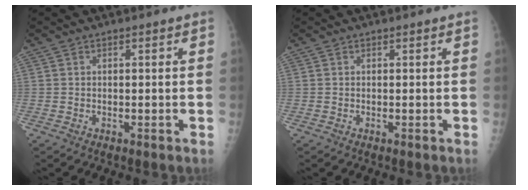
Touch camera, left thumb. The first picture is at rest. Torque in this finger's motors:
{"motor_torque": [-0.18, 0.06, 0.01, 0.04, 0.00]}